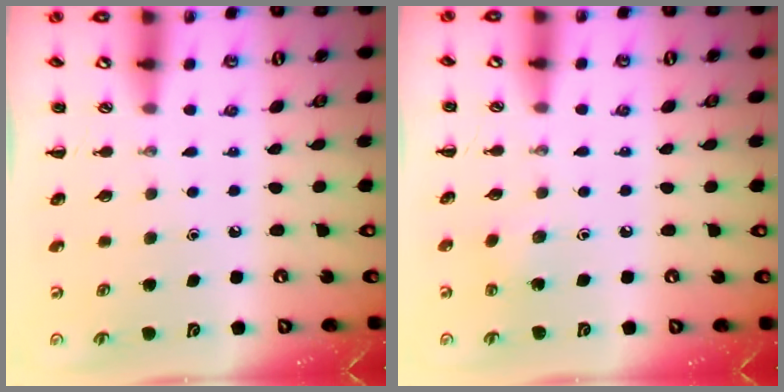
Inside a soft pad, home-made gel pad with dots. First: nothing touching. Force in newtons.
{"total": 2.0, "press": 1.8, "slide": 0.7}